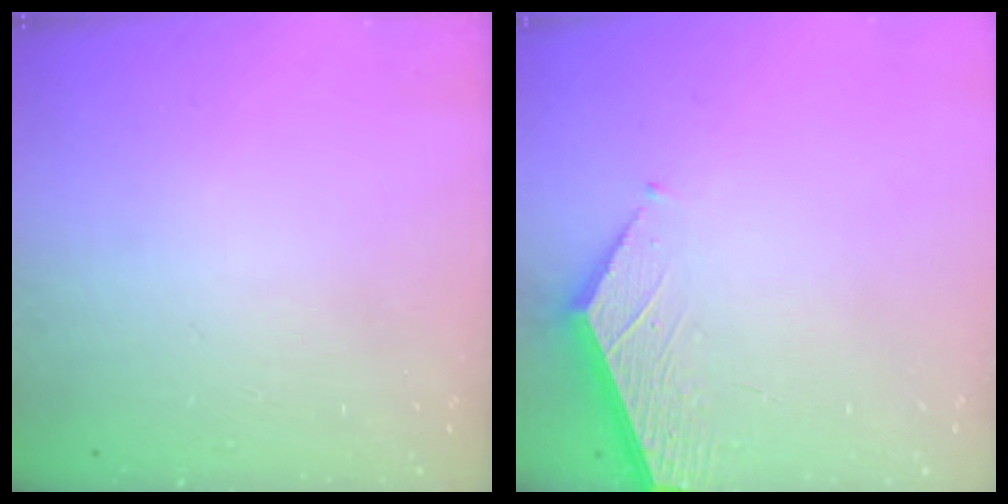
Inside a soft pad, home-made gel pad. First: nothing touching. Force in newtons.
{"total": 1.9, "press": 1.9, "slide": 0.2}